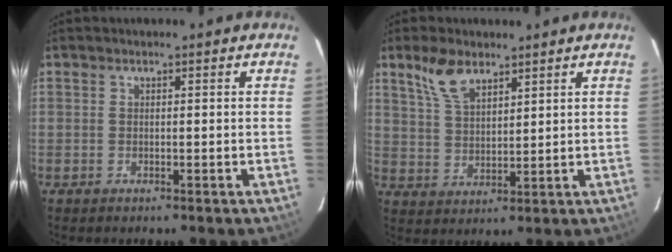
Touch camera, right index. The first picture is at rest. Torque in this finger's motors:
{"motor_torque": [0.36, 0.32, 0.29, 0.09]}